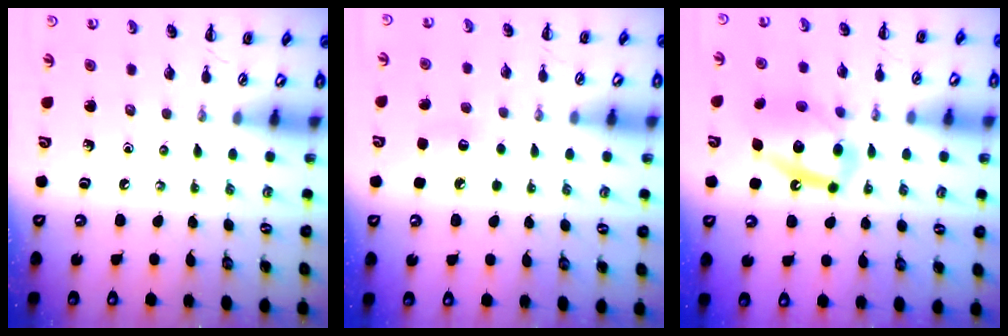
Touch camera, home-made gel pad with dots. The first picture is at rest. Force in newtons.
{"total": 6.4, "press": 6.2, "slide": 1.5}
{"total": 13.8, "press": 13.5, "slide": 2.6}